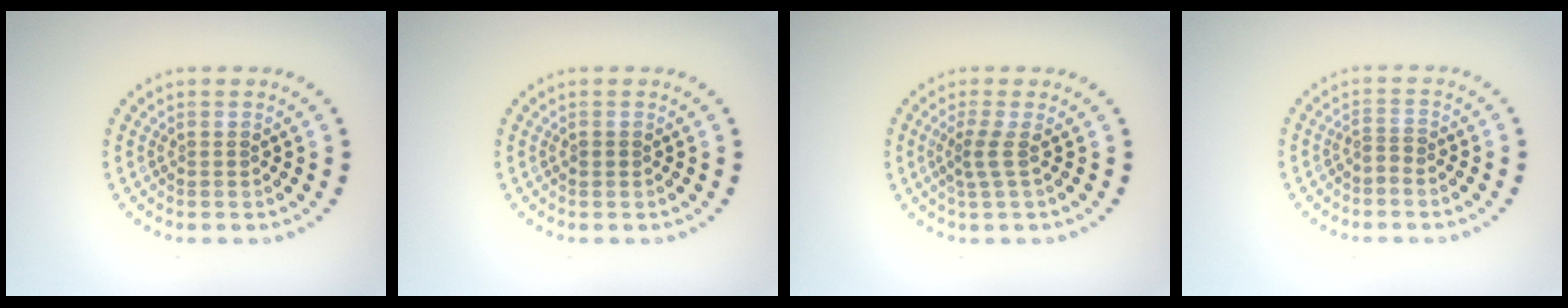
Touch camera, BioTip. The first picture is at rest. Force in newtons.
{"total": 0.8, "press": 0.7, "slide": 0.1}
{"total": 1.9, "press": 1.2, "slide": 1.5}
{"total": 1.0, "press": 0.4, "slide": 0.9}